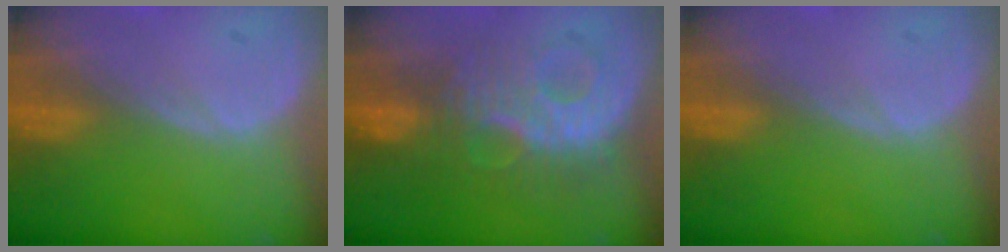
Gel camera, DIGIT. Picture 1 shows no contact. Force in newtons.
{"total": 9.3, "press": 9.0, "slide": 2.2}
{"total": 0.0}